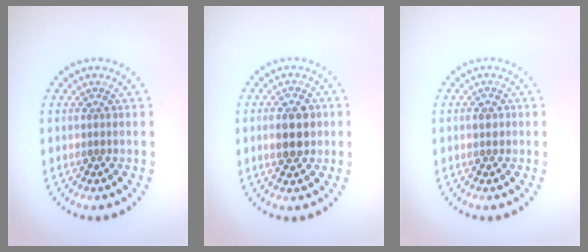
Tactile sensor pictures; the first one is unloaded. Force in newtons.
{"total": 3.8, "press": 3.8, "slide": 0.1}
{"total": 1.0, "press": 1.0, "slide": 0.1}